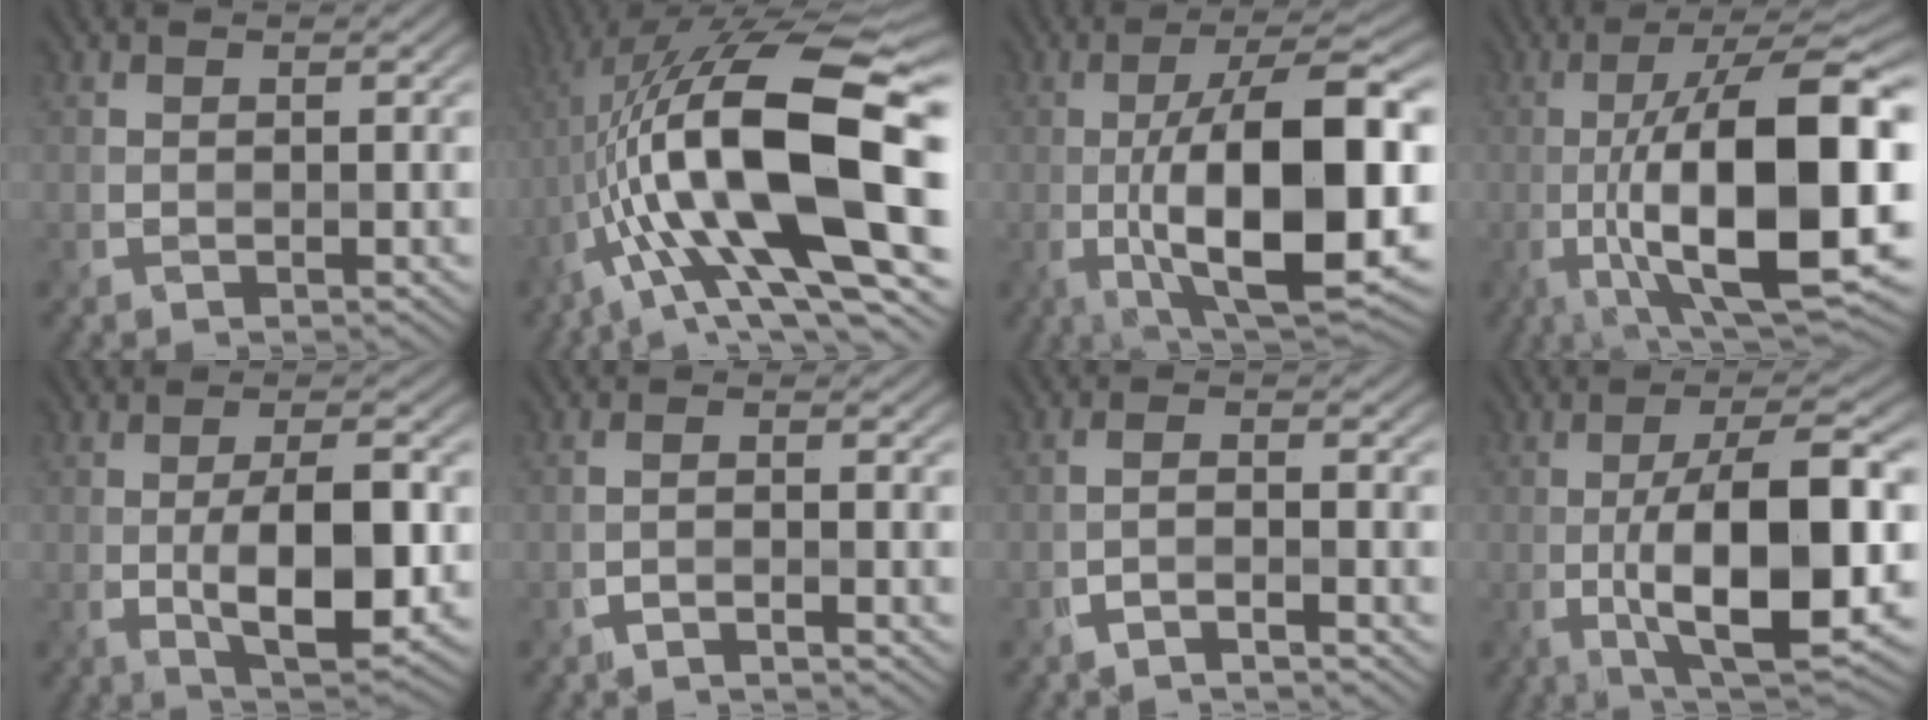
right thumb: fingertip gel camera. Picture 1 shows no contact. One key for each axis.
{"total": 20.0, "fx": -1.8, "fy": 7.1, "fz": 18.6, "tx": -0.332, "ty": 0.023, "tz": -0.033}
{"total": 15.6, "fx": -2.6, "fy": 5.3, "fz": 14.5, "tx": -0.237, "ty": 0.006, "tz": -0.043}
{"total": 17.3, "fx": -3.0, "fy": 5.5, "fz": 16.1, "tx": -0.259, "ty": 0.004, "tz": -0.048}
{"total": 8.8, "fx": -1.2, "fy": 3.3, "fz": 8.1, "tx": -0.135, "ty": -0.008, "tz": -0.013}
{"total": 1.7, "fx": -1.1, "fy": 0.3, "fz": 1.3, "tx": -0.011, "ty": 0.008, "tz": -0.033}
{"total": 2.5, "fx": -1.8, "fy": 0.3, "fz": 1.7, "tx": -0.021, "ty": 0.011, "tz": -0.050}
{"total": 12.9, "fx": -2.3, "fy": 4.2, "fz": 12.0, "tx": -0.206, "ty": -0.003, "tz": -0.035}